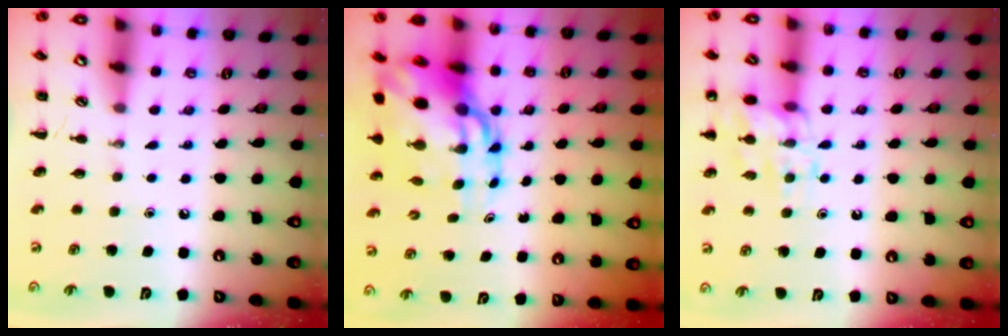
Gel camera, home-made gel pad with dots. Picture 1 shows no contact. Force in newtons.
{"total": 17.0, "press": 16.4, "slide": 4.7}
{"total": 14.2, "press": 14.0, "slide": 2.1}